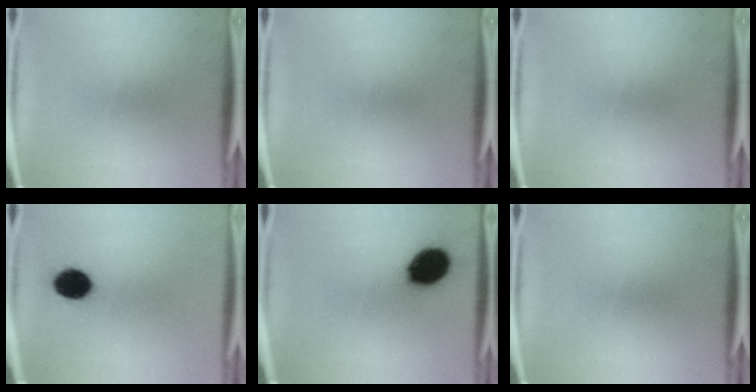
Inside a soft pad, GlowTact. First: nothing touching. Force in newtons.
{"total": 0.0}
{"total": 0.0}
{"total": 8.4}
{"total": 14.1}
{"total": 0.0}